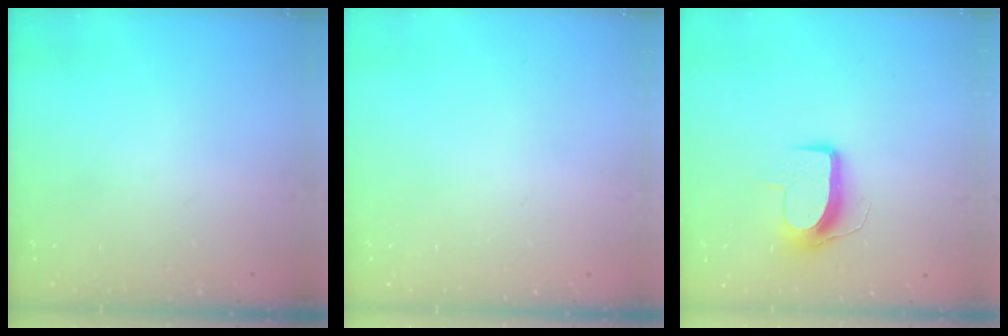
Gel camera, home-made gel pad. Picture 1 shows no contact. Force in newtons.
{"total": 0.0}
{"total": 9.9, "press": 9.9, "slide": 0.3}